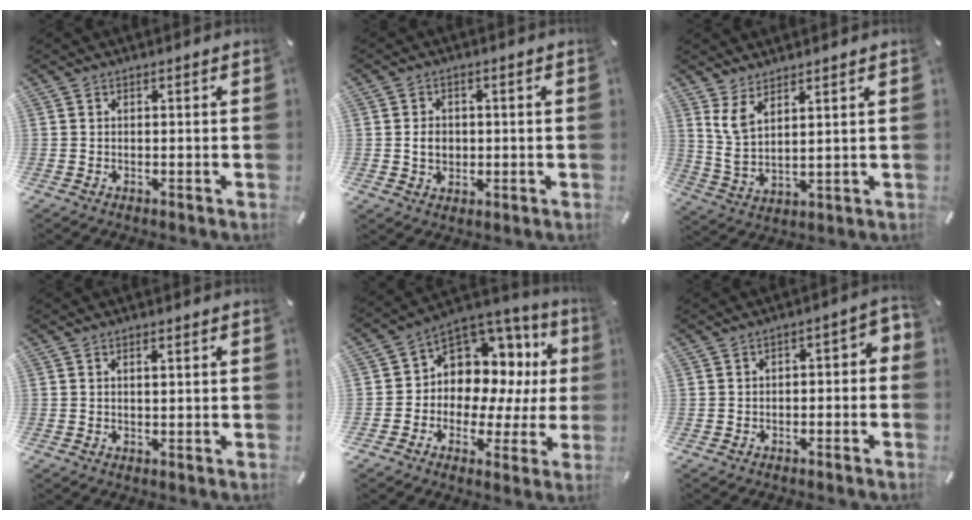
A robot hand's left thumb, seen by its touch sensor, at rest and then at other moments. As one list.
[{"total": 4.1, "force": [0.0, 3.6, 2.0], "torque": [-0.026, -0.001, -0.003]}, {"total": 5.9, "force": [4.5, 1.5, 3.5], "torque": [-0.091, -0.020, 0.082]}, {"total": 1.0, "force": [0.3, 0.4, 0.8], "torque": [-0.008, -0.001, 0.003]}, {"total": 9.4, "force": [3.4, 7.9, 3.6], "torque": [-0.062, -0.054, 0.065]}, {"total": 4.1, "force": [-2.9, 1.9, 2.2], "torque": [-0.036, 0.020, -0.057]}]